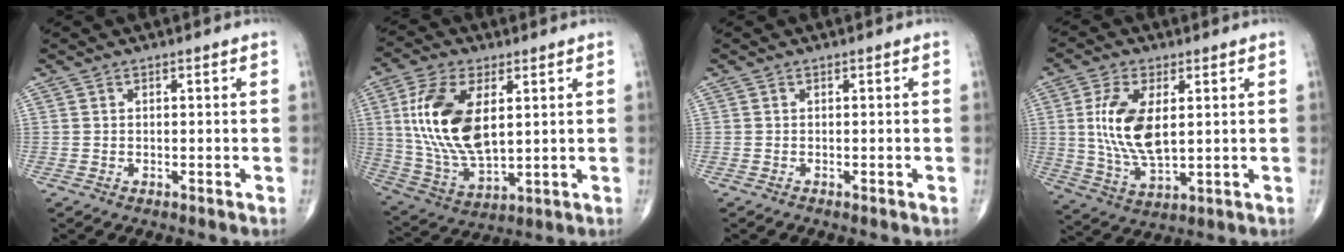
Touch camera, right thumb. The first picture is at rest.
{"total": 17.2, "force": [3.6, 8.9, 14.3], "torque": [-0.283, -0.015, 0.077]}
{"total": 0.0}
{"total": 12.3, "force": [1.9, 6.0, 10.6], "torque": [-0.213, -0.014, 0.045]}